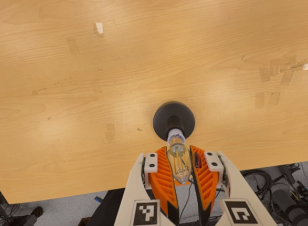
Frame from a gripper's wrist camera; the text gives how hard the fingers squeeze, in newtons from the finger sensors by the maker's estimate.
{"total": 19.5, "left": 23.7, "right": 15.3}